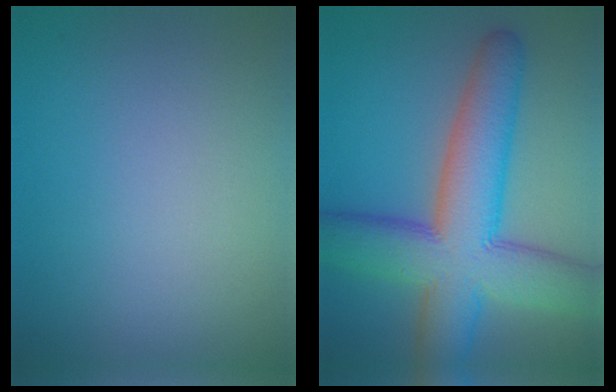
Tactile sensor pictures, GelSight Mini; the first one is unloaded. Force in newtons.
{"total": 11.4, "press": 11.4, "slide": 0.6}